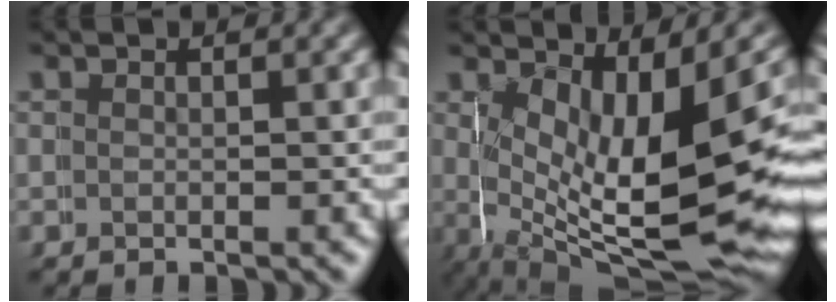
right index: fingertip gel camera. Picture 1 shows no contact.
{"total": 12.8, "force": [-0.6, 6.1, 11.2], "torque": [-0.188, -0.046, 0.015]}